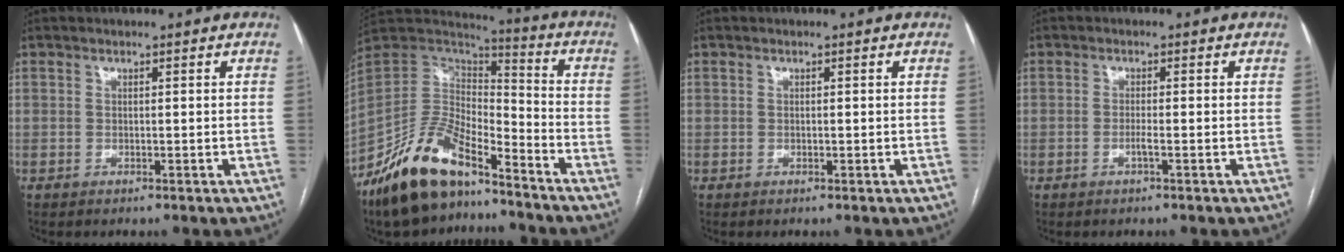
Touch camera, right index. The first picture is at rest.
{"total": 17.2, "force": [-13.0, 6.0, 9.6], "torque": [-0.184, 0.015, -0.240]}
{"total": 0.0}
{"total": 1.4, "force": [-0.6, -0.1, 1.2], "torque": [-0.024, 0.000, -0.012]}